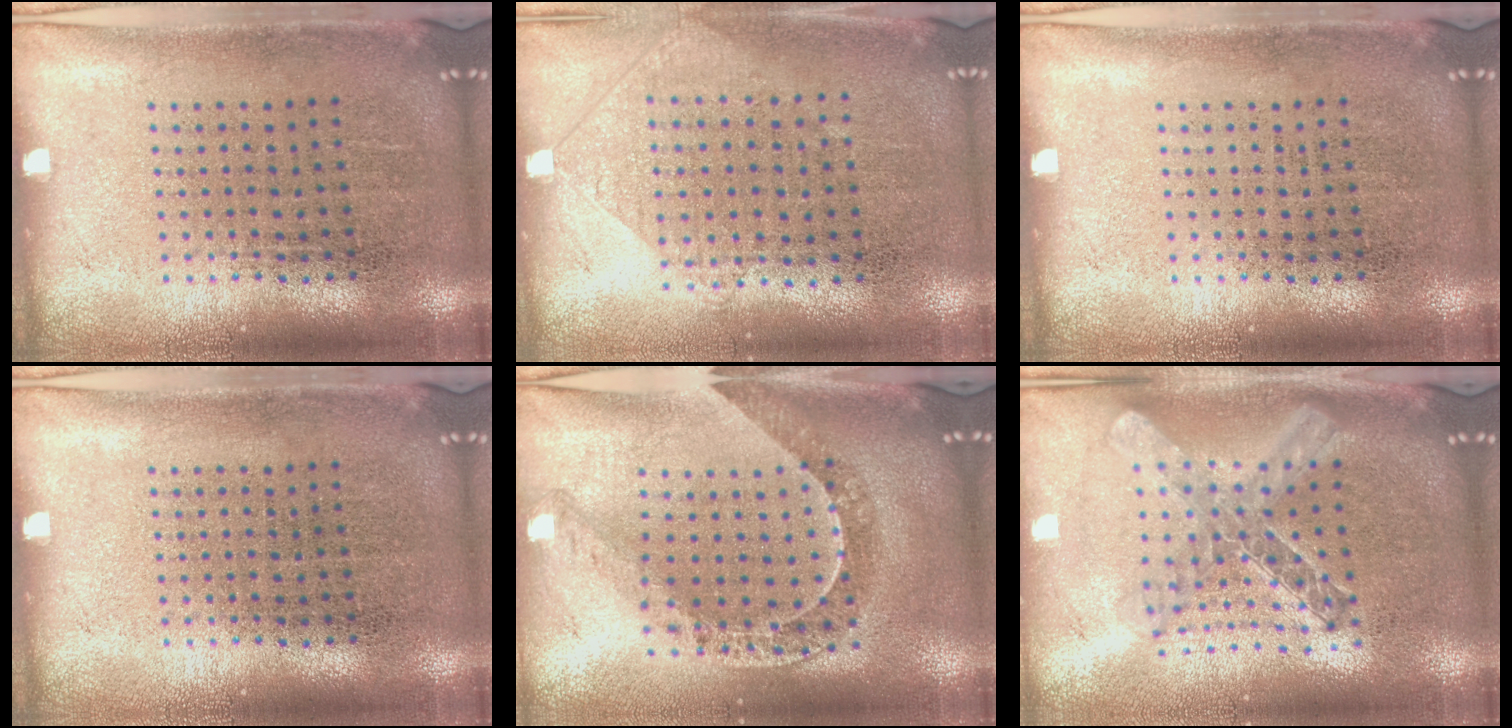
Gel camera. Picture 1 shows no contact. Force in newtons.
{"total": 0.9, "press": 0.9, "slide": 0.3}
{"total": 0.0}
{"total": 0.0}
{"total": 1.2, "press": 1.1, "slide": 0.2}
{"total": 2.1, "press": 1.8, "slide": 1.1}